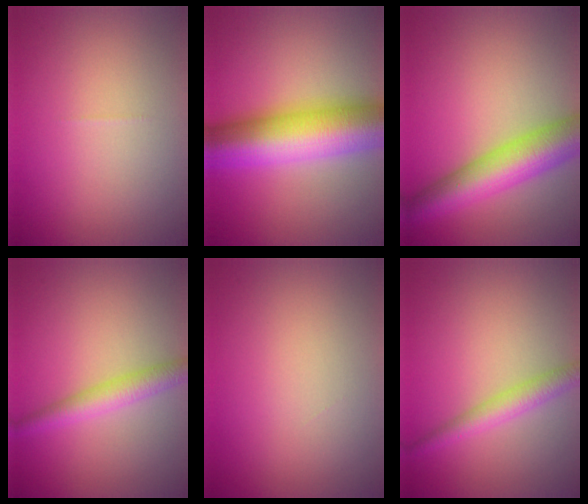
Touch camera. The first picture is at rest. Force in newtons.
{"total": 11.8, "press": 11.8, "slide": 0.3}
{"total": 8.2, "press": 8.2, "slide": 0.4}
{"total": 3.0, "press": 3.0, "slide": 0.1}
{"total": 0.0}
{"total": 2.8, "press": 2.8, "slide": 0.0}